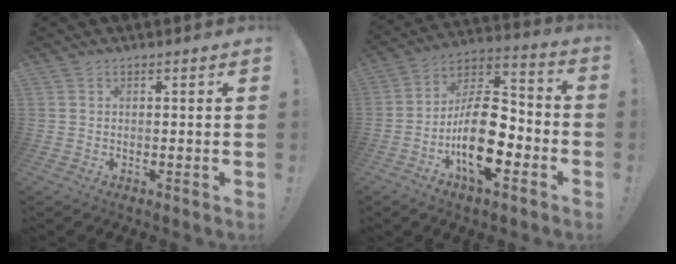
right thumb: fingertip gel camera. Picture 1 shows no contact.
{"total": 20.4, "force": [-6.6, 10.1, 16.5], "torque": [-0.285, 0.033, -0.101]}